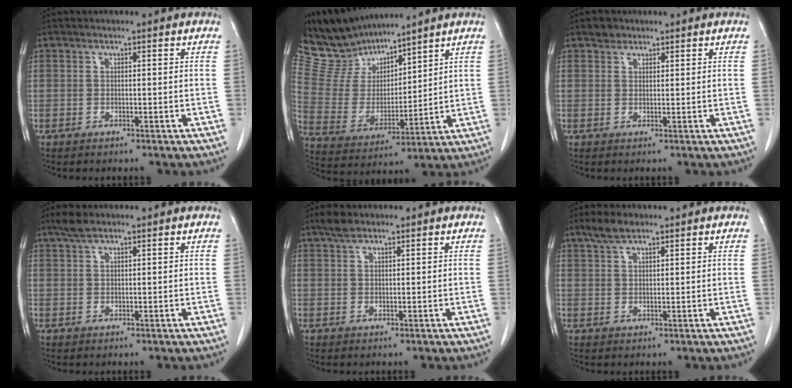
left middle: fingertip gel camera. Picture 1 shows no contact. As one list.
[{"total": 10.9, "force": [10.5, 2.4, 1.6], "torque": [-0.054, 0.008, 0.224]}, {"total": 1.6, "force": [1.2, 1.1, 0.2], "torque": [-0.001, 0.000, 0.018]}, {"total": 2.3, "force": [1.8, 0.5, 1.3], "torque": [-0.033, 0.009, 0.037]}, {"total": 2.1, "force": [1.7, 0.6, 1.1], "torque": [-0.028, 0.009, 0.034]}, {"total": 3.3, "force": [2.5, 1.0, 1.9], "torque": [-0.047, 0.008, 0.052]}]